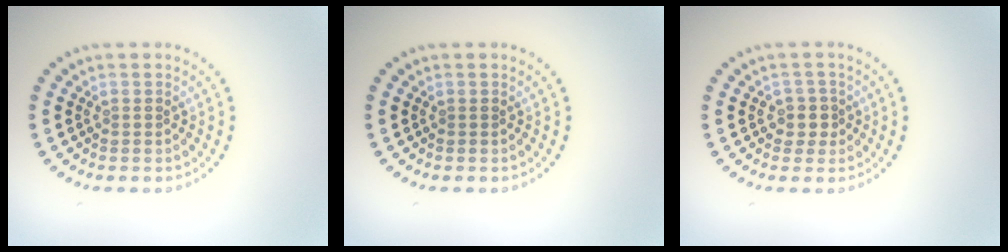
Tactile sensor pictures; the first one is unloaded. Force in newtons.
{"total": 0.0}
{"total": 1.8, "press": 1.6, "slide": 0.9}